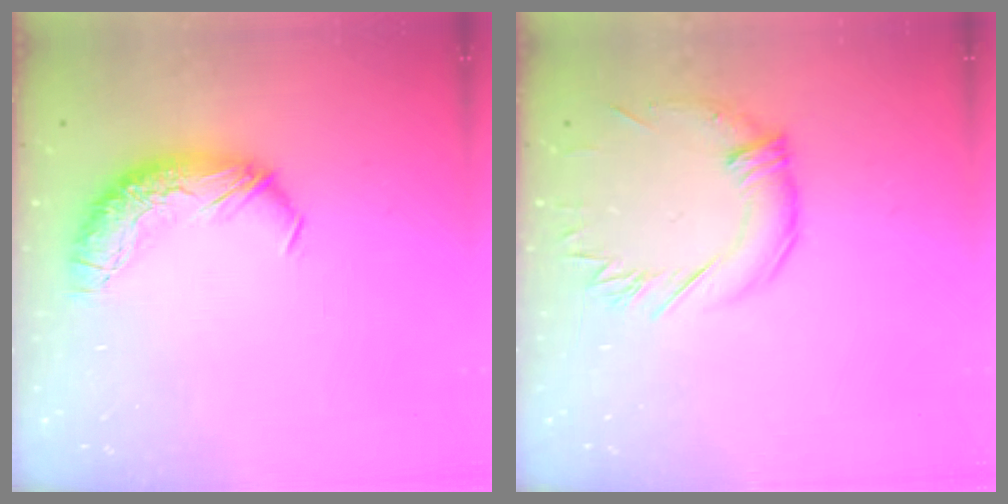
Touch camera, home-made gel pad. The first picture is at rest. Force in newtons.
{"total": 1.3, "press": 0.3, "slide": 1.3}